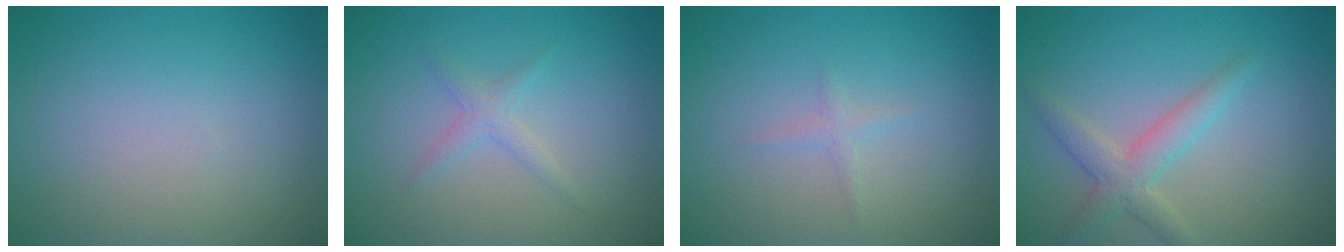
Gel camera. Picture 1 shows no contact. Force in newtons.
{"total": 1.3, "press": 1.3, "slide": 0.1}
{"total": 0.8, "press": 0.8, "slide": 0.1}
{"total": 2.8, "press": 2.8, "slide": 0.1}